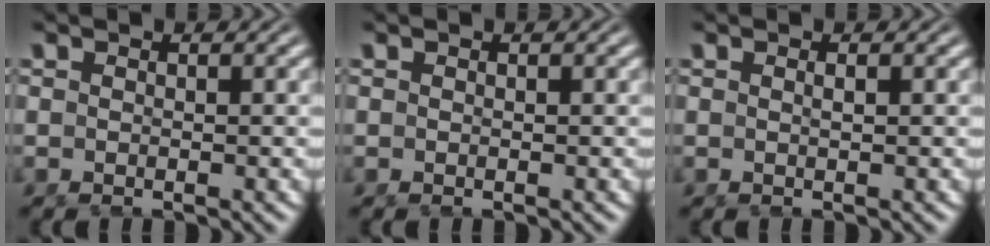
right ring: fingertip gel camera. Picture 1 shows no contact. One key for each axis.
{"total": 0.0}
{"total": 0.8, "fx": -0.1, "fy": -0.7, "fz": 0.5, "tx": -0.008, "ty": -0.005, "tz": 0.003}